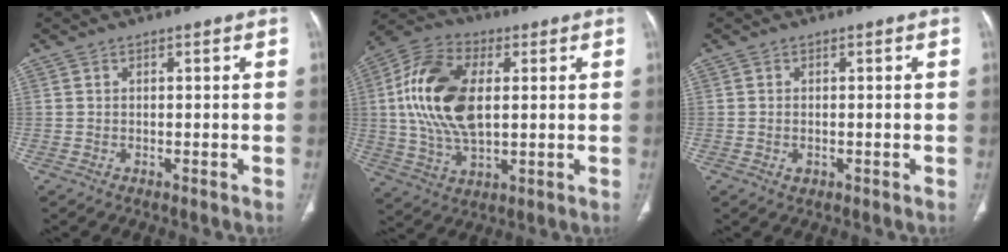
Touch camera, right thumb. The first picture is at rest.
{"total": 17.8, "force": [2.5, 9.8, 14.6], "torque": [-0.292, 0.008, 0.045]}
{"total": 1.3, "force": [-0.4, 0.9, 0.8], "torque": [-0.011, 0.000, -0.003]}